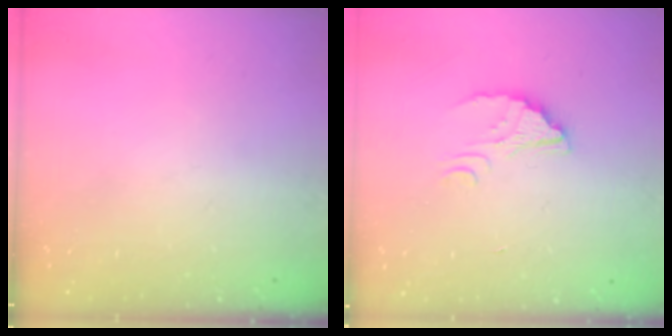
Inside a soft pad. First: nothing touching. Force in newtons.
{"total": 2.5, "press": 2.5, "slide": 0.1}